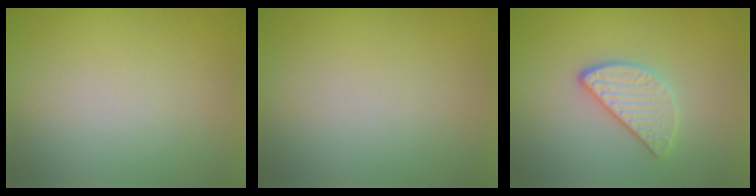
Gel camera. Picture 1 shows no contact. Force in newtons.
{"total": 0.0}
{"total": 2.9, "press": 2.7, "slide": 1.2}